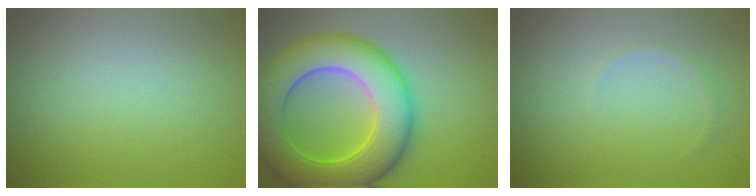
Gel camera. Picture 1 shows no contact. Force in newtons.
{"total": 10.5, "press": 10.5, "slide": 0.2}
{"total": 0.6, "press": 0.6, "slide": 0.1}